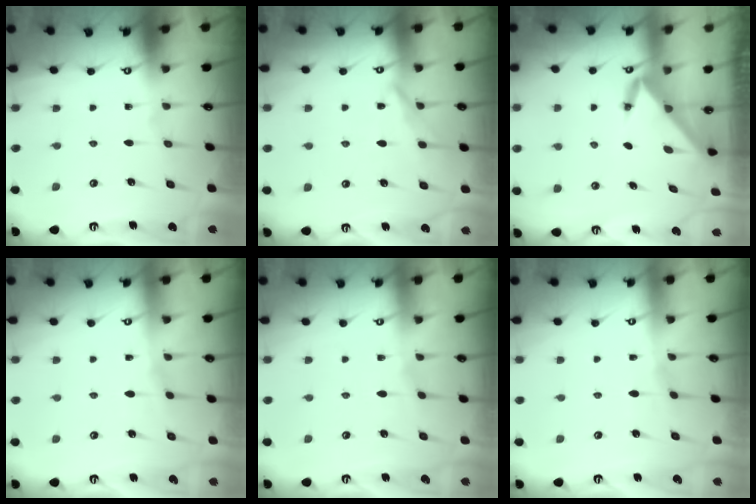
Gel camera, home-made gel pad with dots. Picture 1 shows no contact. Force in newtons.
{"total": 6.0, "press": 5.9, "slide": 0.5}
{"total": 3.6, "press": 3.5, "slide": 0.3}
{"total": 3.3, "press": 3.2, "slide": 0.6}
{"total": 2.4, "press": 2.4, "slide": 0.5}
{"total": 2.8, "press": 2.8, "slide": 0.4}